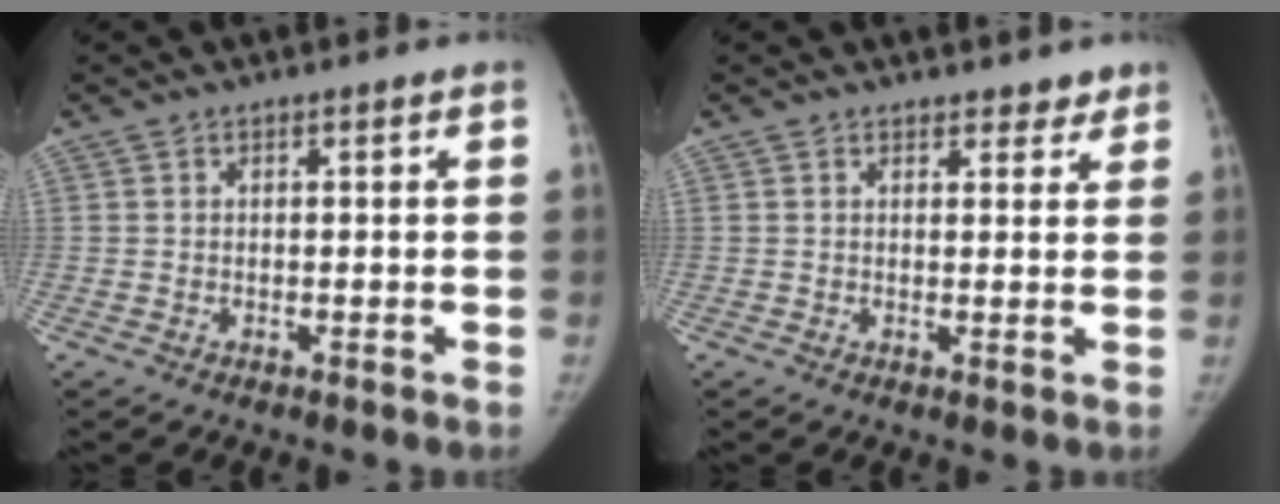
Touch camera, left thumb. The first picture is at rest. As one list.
[{"total": 2.9, "force": [2.4, 1.5, 0.6], "torque": [0.021, -0.012, 0.025]}]